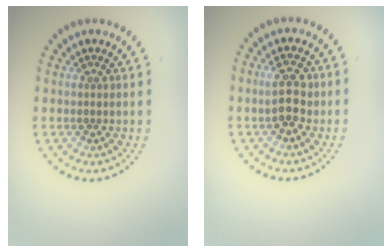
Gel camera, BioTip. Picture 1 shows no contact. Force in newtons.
{"total": 3.0, "press": 3.0, "slide": 0.2}